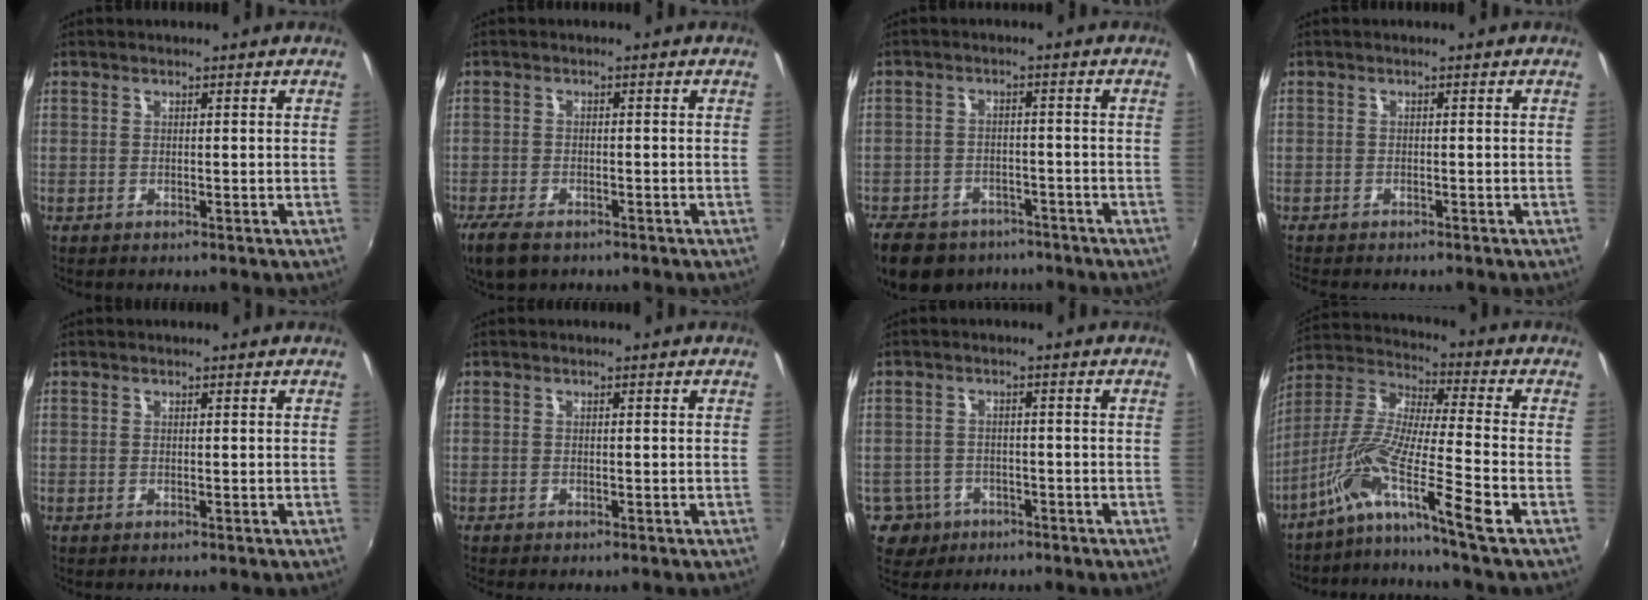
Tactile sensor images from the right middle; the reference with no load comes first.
{"total": 6.2, "force": [-4.4, 2.6, 3.4], "torque": [-0.089, -0.025, -0.084]}
{"total": 14.5, "force": [-10.4, 8.3, 5.7], "torque": [-0.148, -0.006, -0.155]}
{"total": 2.9, "force": [-2.6, 0.6, 1.1], "torque": [-0.028, -0.021, -0.045]}
{"total": 0.0}
{"total": 0.7, "force": [-0.6, 0.2, 0.3], "torque": [-0.009, -0.004, -0.012]}
{"total": 5.2, "force": [-2.7, 4.4, 0.7], "torque": [-0.031, 0.006, -0.043]}
{"total": 11.9, "force": [-7.4, -1.8, 9.2], "torque": [-0.177, -0.011, -0.149]}